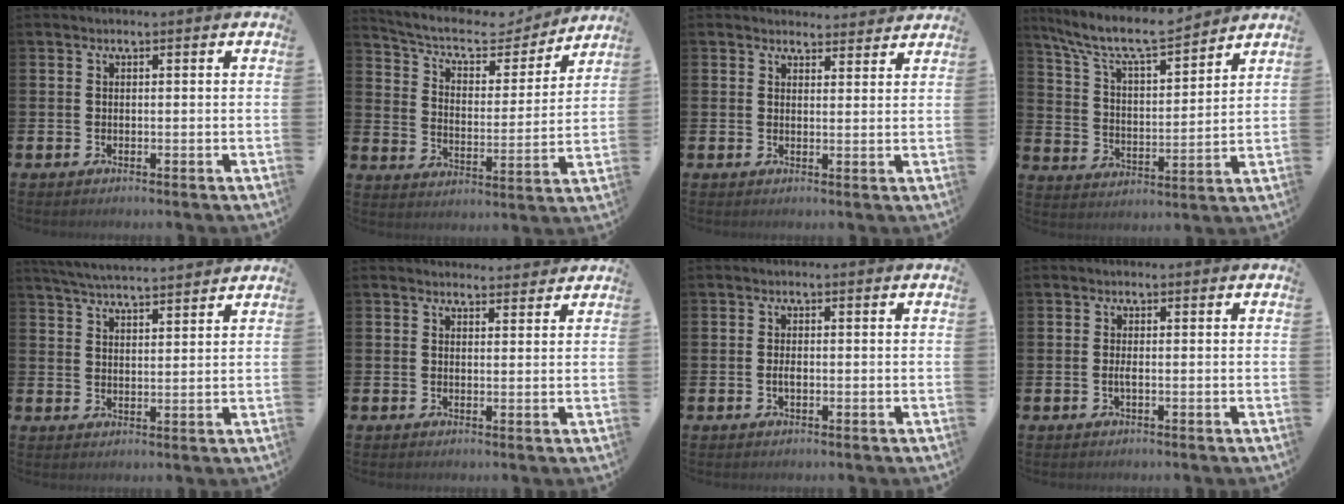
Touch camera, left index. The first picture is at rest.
{"total": 8.2, "force": [7.2, 2.9, 2.7], "torque": [-0.080, -0.051, 0.121]}
{"total": 3.0, "force": [2.9, 0.8, -0.2], "torque": [0.008, -0.017, 0.052]}
{"total": 9.4, "force": [8.5, 1.7, 3.6], "torque": [-0.112, -0.047, 0.151]}
{"total": 4.9, "force": [4.9, 0.0, 0.6], "torque": [-0.031, -0.025, 0.087]}
{"total": 2.4, "force": [2.4, 0.5, -0.1], "torque": [0.005, -0.014, 0.042]}
{"total": 1.2, "force": [-0.2, 0.6, 1.1], "torque": [-0.015, 0.000, -0.007]}
{"total": 0.9, "force": [-0.2, 0.1, 0.9], "torque": [-0.018, 0.000, -0.004]}